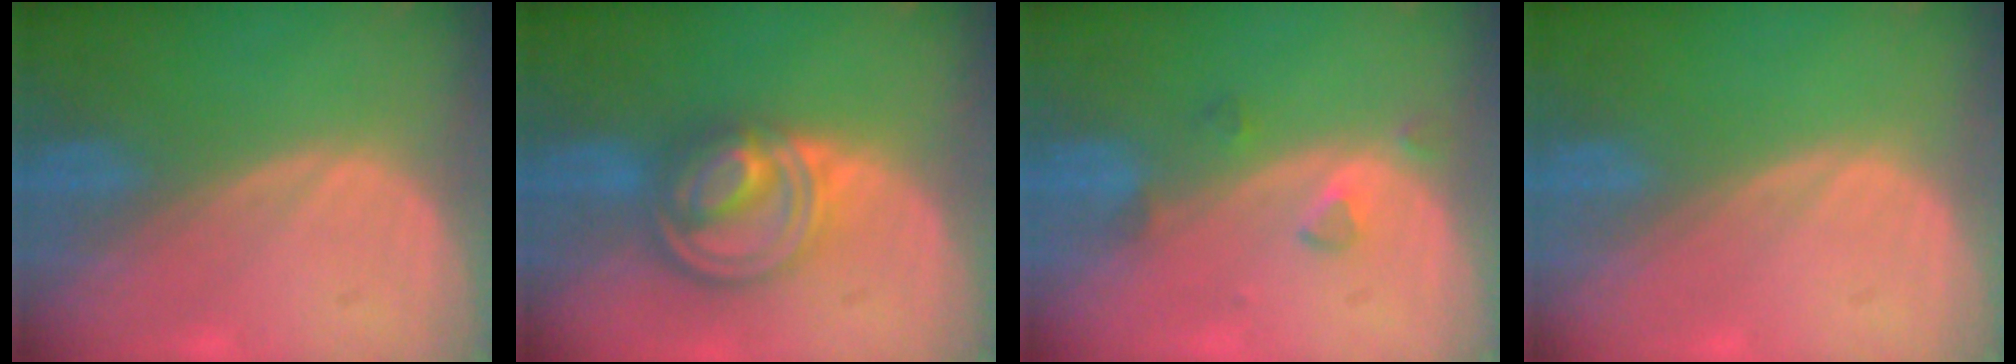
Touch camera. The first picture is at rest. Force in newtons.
{"total": 8.1, "press": 6.9, "slide": 4.3}
{"total": 2.5, "press": 2.3, "slide": 0.9}
{"total": 0.0}